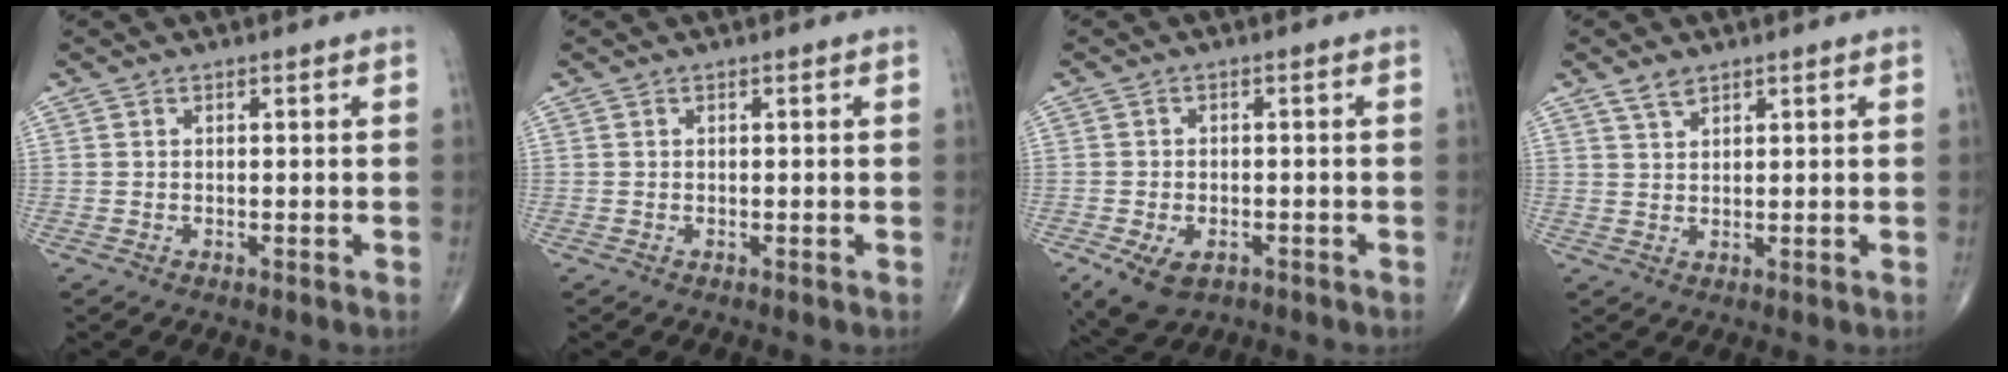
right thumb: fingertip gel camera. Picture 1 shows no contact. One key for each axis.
{"total": 0.0}
{"total": 6.9, "fx": -3.3, "fy": 4.2, "fz": 4.4, "tx": -0.078, "ty": 0.004, "tz": -0.048}
{"total": 2.4, "fx": 1.8, "fy": 1.2, "fz": 1.0, "tx": -0.016, "ty": -0.007, "tz": 0.036}